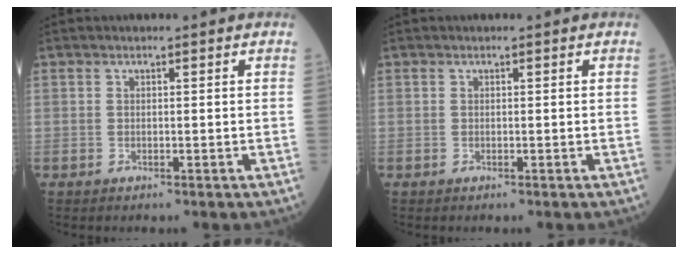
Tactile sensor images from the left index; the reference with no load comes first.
{"total": 0.0}